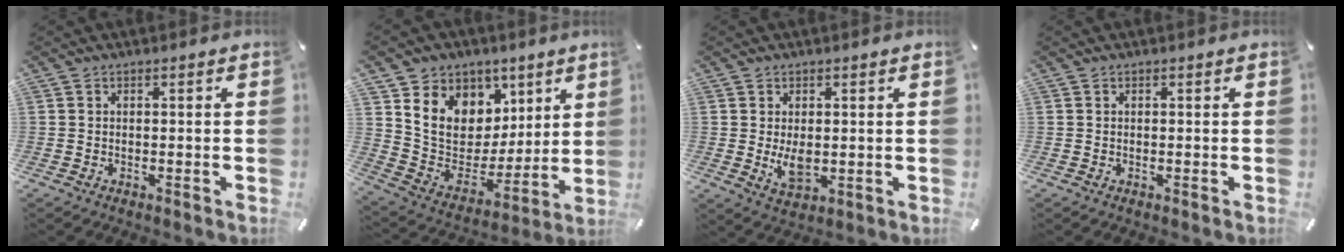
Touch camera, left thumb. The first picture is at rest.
{"total": 13.3, "force": [5.7, 11.4, 3.7], "torque": [-0.064, -0.044, 0.115]}
{"total": 5.5, "force": [0.1, 3.6, 4.3], "torque": [-0.090, -0.005, 0.001]}
{"total": 0.0}